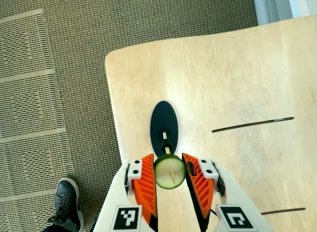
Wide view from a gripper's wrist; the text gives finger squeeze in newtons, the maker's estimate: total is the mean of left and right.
{"total": 10.1, "left": 10.1, "right": 10.0}